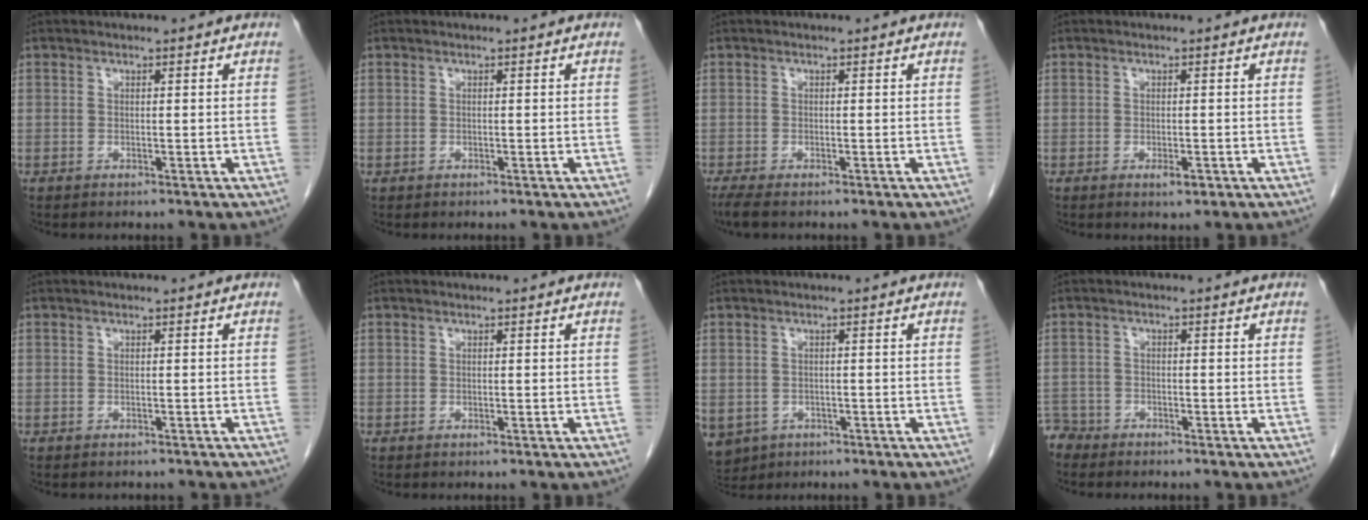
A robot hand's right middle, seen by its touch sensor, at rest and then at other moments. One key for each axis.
{"total": 0.0}
{"total": 2.2, "fx": -1.7, "fy": 0.3, "fz": 1.4, "tx": -0.028, "ty": -0.010, "tz": -0.030}
{"total": 1.5, "fx": -0.7, "fy": 0.6, "fz": 1.2, "tx": -0.017, "ty": -0.001, "tz": -0.008}
{"total": 3.1, "fx": -2.8, "fy": 1.0, "fz": 0.9, "tx": -0.014, "ty": -0.003, "tz": -0.031}
{"total": 0.0}
{"total": 8.0, "fx": -3.7, "fy": 6.5, "fz": 2.7, "tx": -0.079, "ty": -0.005, "tz": -0.050}
{"total": 2.8, "fx": -2.5, "fy": 0.9, "fz": -0.7, "tx": 0.011, "ty": -0.001, "tz": -0.052}